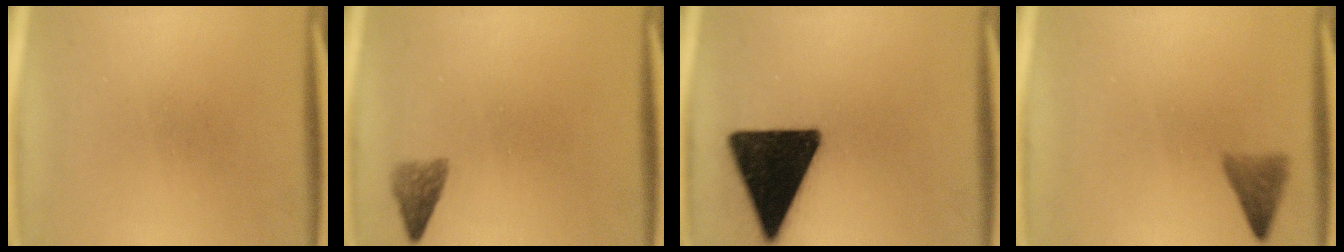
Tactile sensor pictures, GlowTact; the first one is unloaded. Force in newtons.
{"total": 2.3}
{"total": 18.7}
{"total": 2.8}